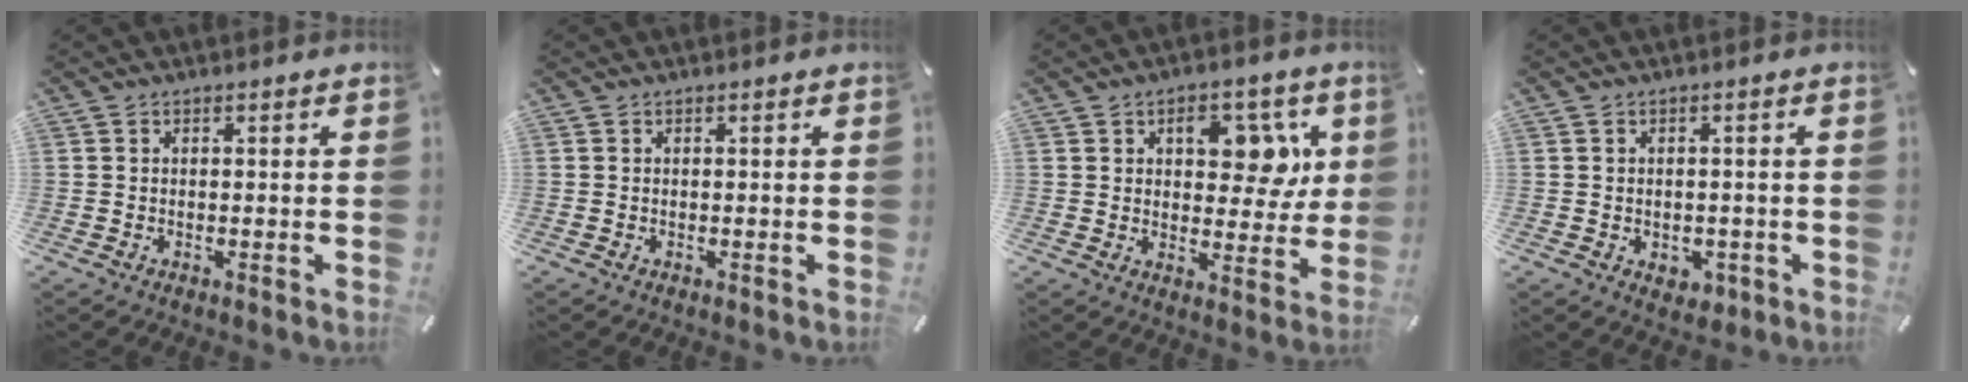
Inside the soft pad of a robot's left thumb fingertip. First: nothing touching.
{"total": 0.0}
{"total": 10.9, "force": [4.0, 6.7, 7.6], "torque": [-0.081, -0.015, 0.060]}
{"total": 3.2, "force": [-1.1, 2.5, 1.6], "torque": [-0.019, 0.002, -0.021]}